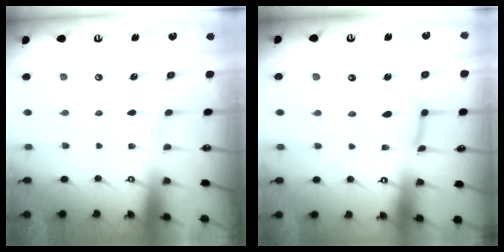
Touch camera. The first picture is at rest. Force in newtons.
{"total": 11.1, "press": 11.1, "slide": 0.9}